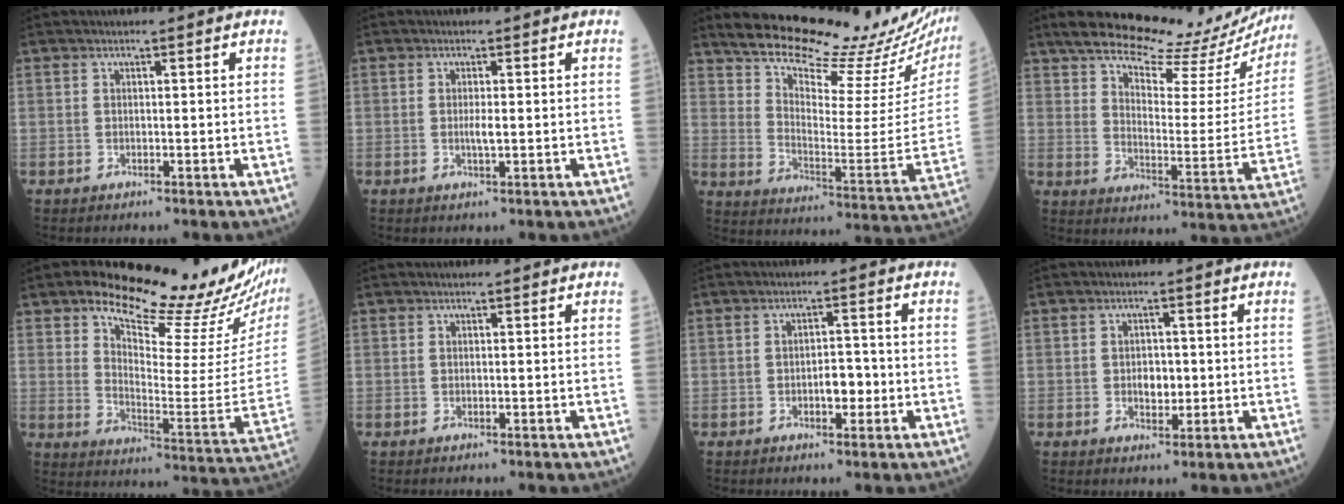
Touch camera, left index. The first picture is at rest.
{"total": 1.6, "force": [-0.4, 0.2, 1.6], "torque": [-0.030, -0.004, -0.007]}
{"total": 21.8, "force": [19.5, 2.3, 9.3], "torque": [-0.148, -0.078, 0.262]}
{"total": 23.5, "force": [20.8, 5.5, 9.5], "torque": [-0.137, -0.042, 0.260]}
{"total": 21.8, "force": [18.8, 3.0, 10.7], "torque": [-0.159, -0.080, 0.243]}
{"total": 0.0}
{"total": 3.4, "force": [-1.3, 1.5, 2.7], "torque": [-0.036, 0.003, -0.020]}
{"total": 3.0, "force": [-0.5, 1.9, 2.3], "torque": [-0.032, -0.001, -0.006]}